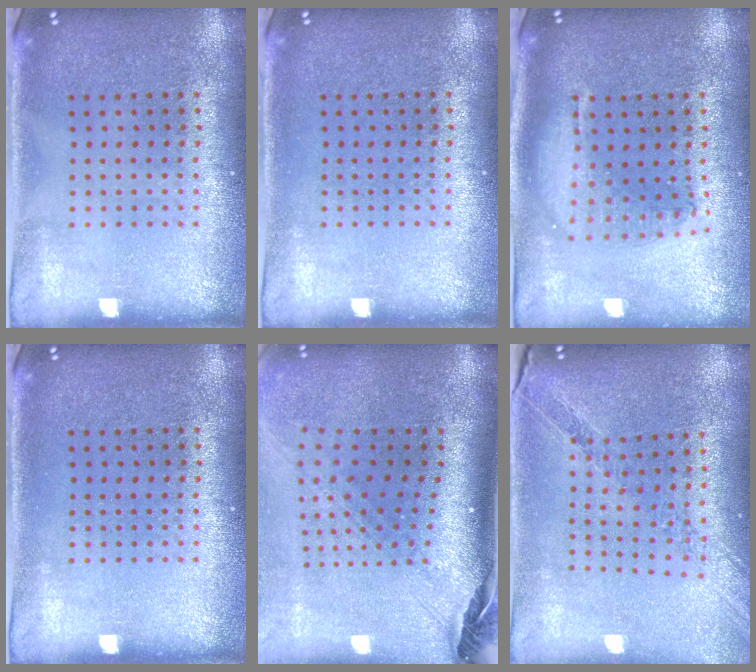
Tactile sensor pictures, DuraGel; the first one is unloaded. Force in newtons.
{"total": 0.0}
{"total": 1.8, "press": 1.5, "slide": 0.9}
{"total": 0.0}
{"total": 3.0, "press": 2.1, "slide": 2.1}
{"total": 1.1, "press": 1.1, "slide": 0.2}